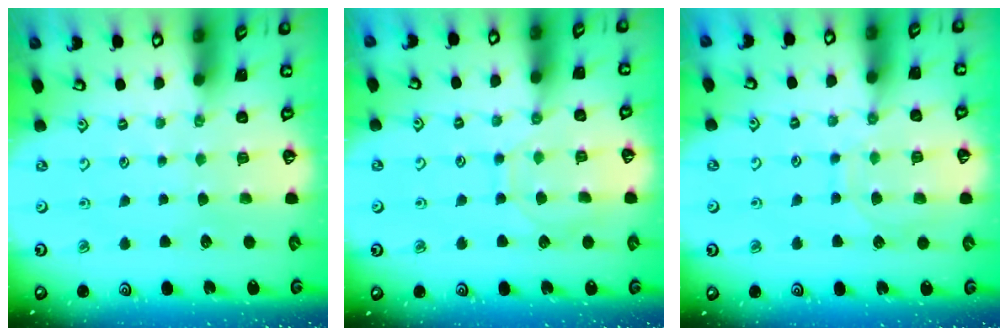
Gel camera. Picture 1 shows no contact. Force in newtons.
{"total": 7.9, "press": 7.8, "slide": 0.8}
{"total": 9.8, "press": 9.8, "slide": 0.9}